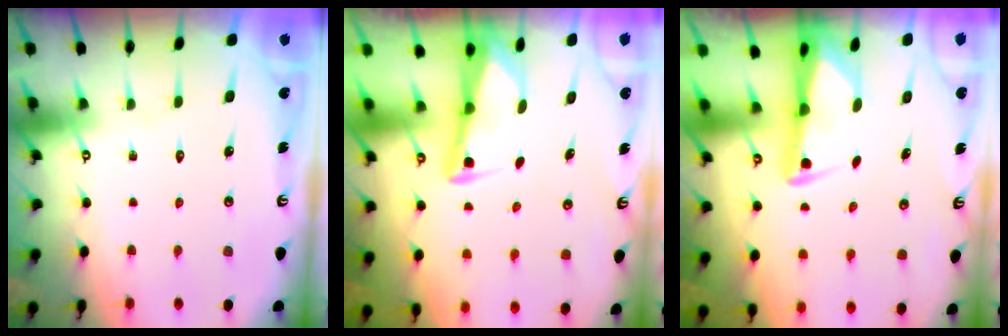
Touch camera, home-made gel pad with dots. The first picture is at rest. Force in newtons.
{"total": 3.0, "press": 2.9, "slide": 0.4}
{"total": 2.2, "press": 2.2, "slide": 0.4}